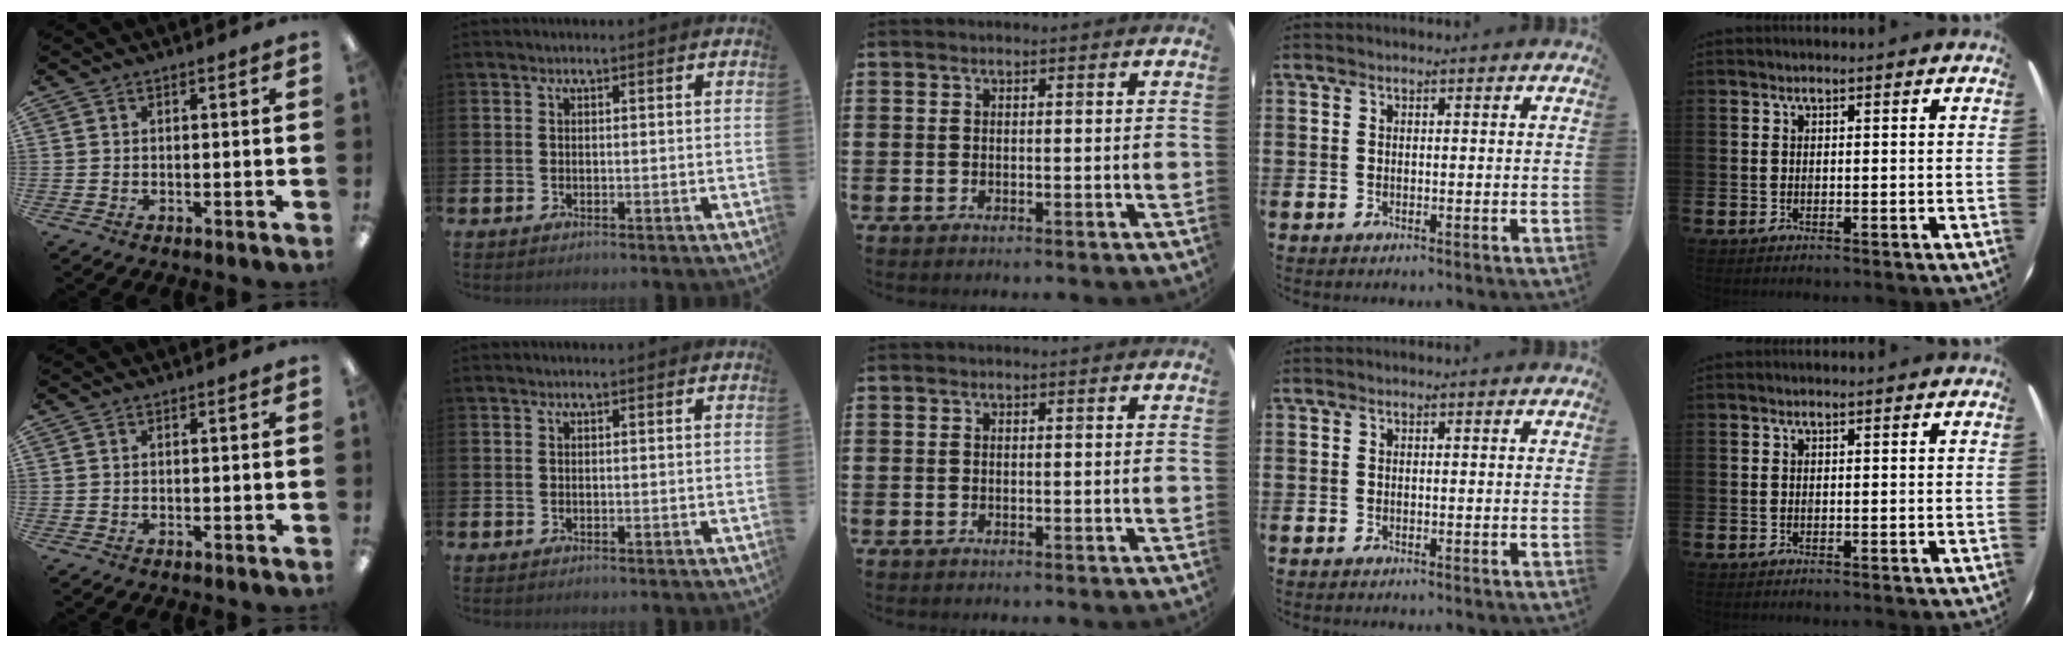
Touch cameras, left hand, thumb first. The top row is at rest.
{}